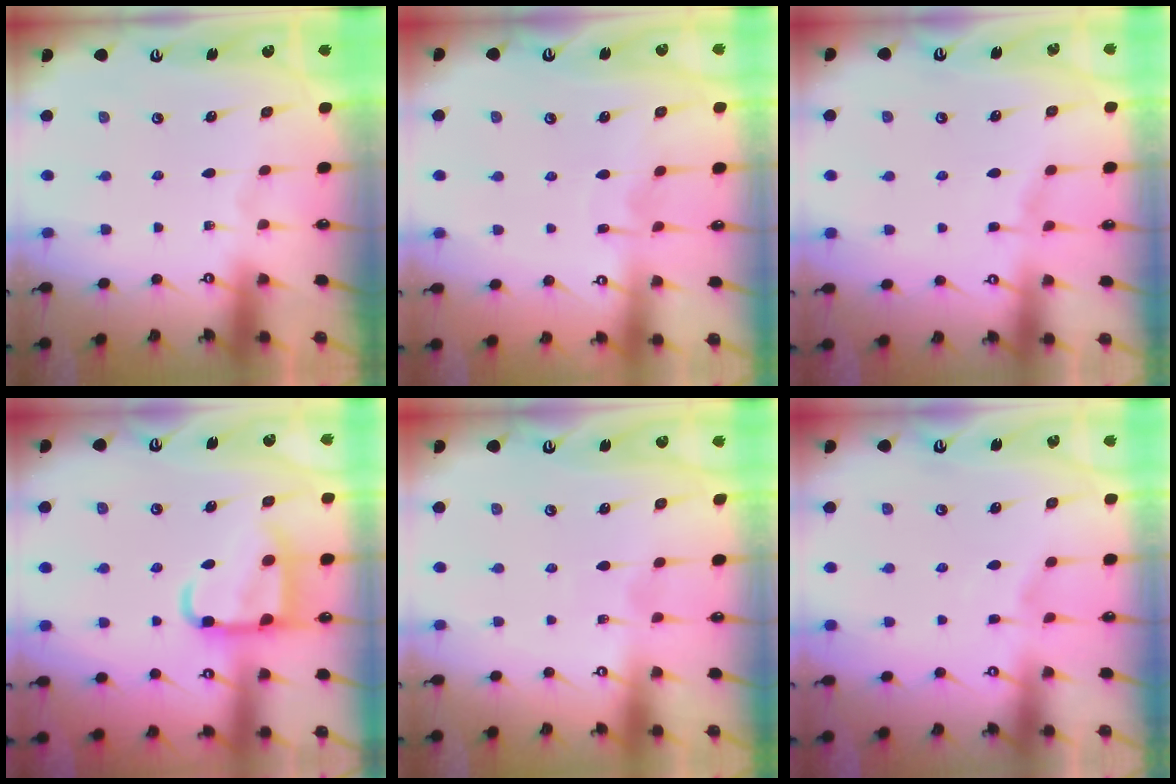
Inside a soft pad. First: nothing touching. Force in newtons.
{"total": 3.9, "press": 3.8, "slide": 0.3}
{"total": 1.7, "press": 1.7, "slide": 0.3}
{"total": 13.9, "press": 13.9, "slide": 1.4}
{"total": 5.7, "press": 5.6, "slide": 0.7}
{"total": 2.8, "press": 2.8, "slide": 0.5}